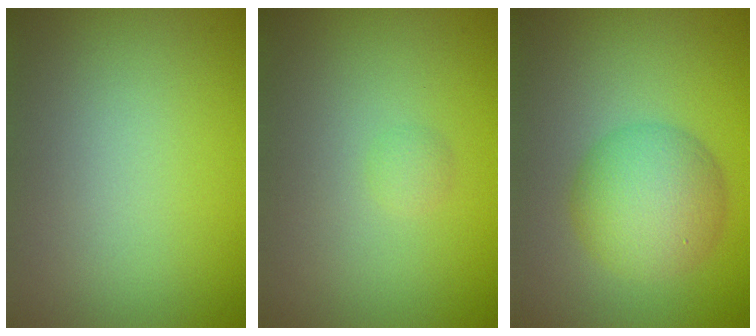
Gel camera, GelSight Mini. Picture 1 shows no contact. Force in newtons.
{"total": 0.7, "press": 0.7, "slide": 0.1}
{"total": 5.5, "press": 5.5, "slide": 0.1}